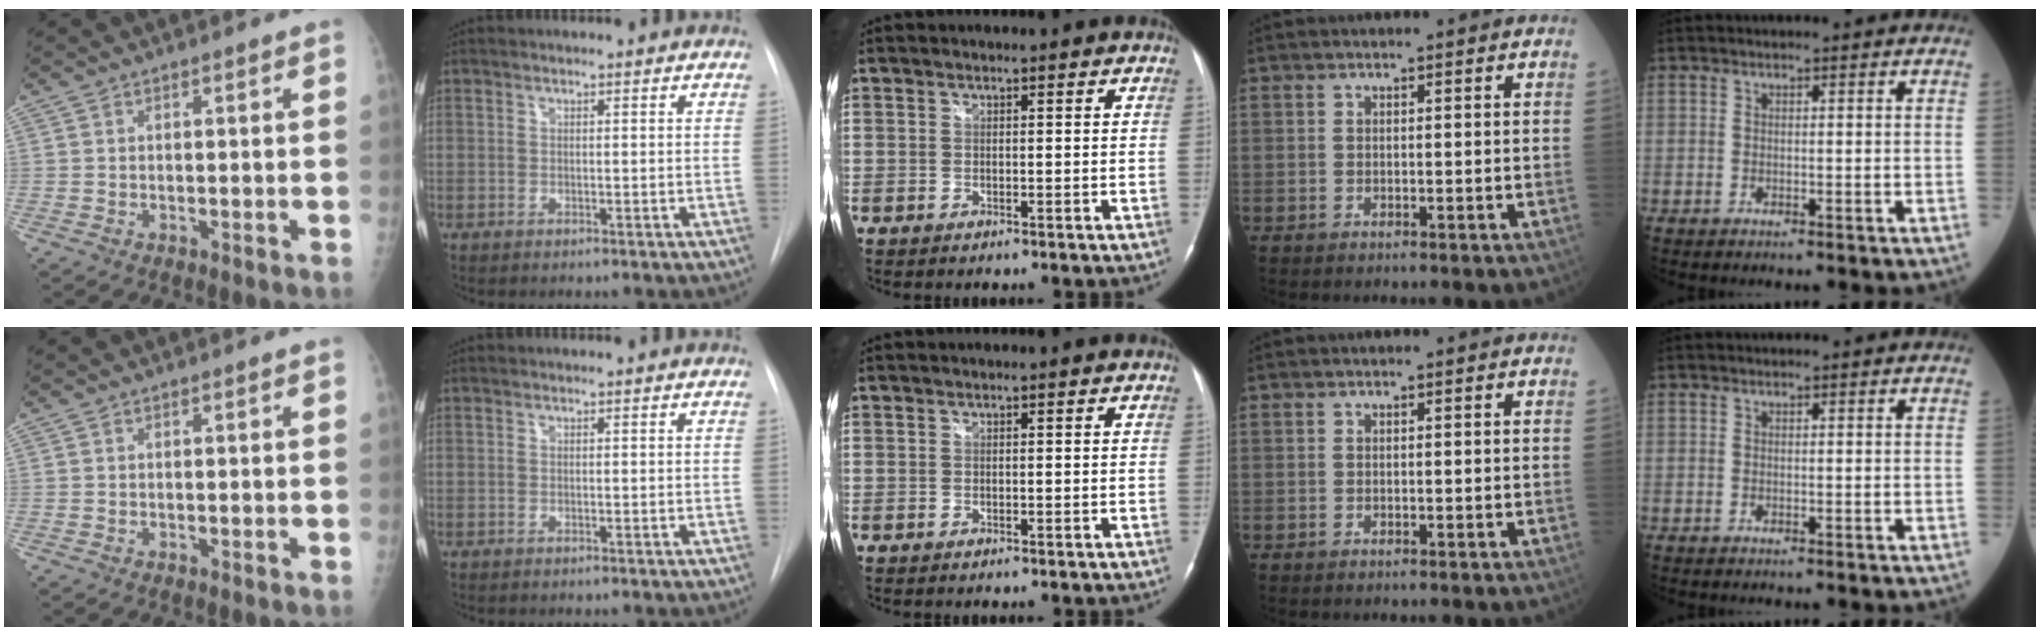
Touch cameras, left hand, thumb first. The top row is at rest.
{}